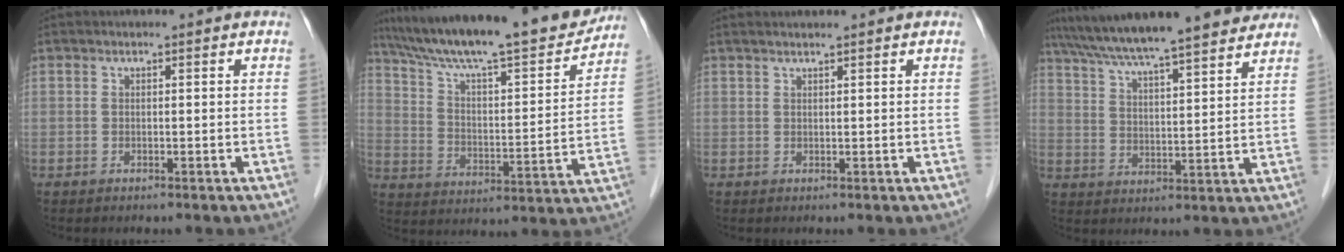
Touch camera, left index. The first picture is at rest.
{"total": 23.0, "force": [20.1, 2.4, 10.8], "torque": [-0.182, -0.010, 0.301]}
{"total": 2.1, "force": [1.9, -0.1, 1.0], "torque": [-0.011, 0.019, 0.034]}
{"total": 20.4, "force": [17.6, 1.9, 10.3], "torque": [-0.172, 0.035, 0.259]}